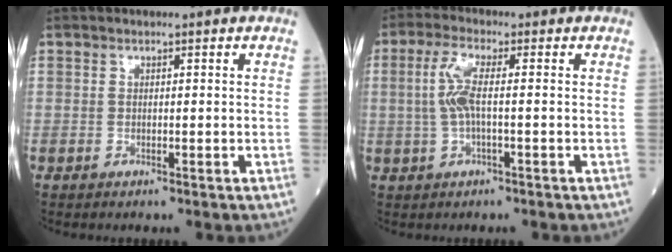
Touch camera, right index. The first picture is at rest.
{"total": 4.8, "force": [0.1, 0.7, 4.8], "torque": [-0.112, 0.007, -0.001]}